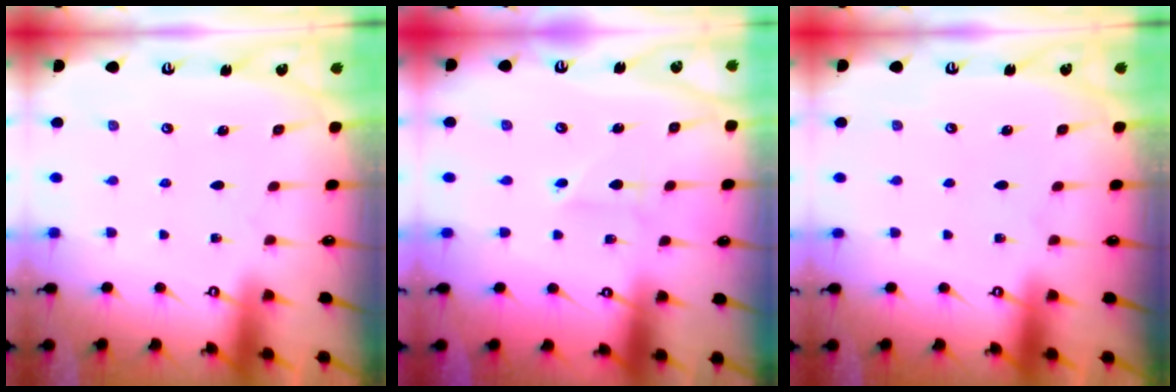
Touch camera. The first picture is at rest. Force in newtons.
{"total": 2.6, "press": 2.6, "slide": 0.2}
{"total": 0.0}